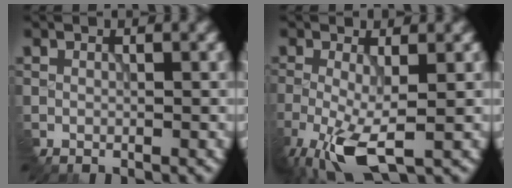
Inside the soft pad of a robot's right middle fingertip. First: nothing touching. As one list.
[{"total": 6.8, "force": [-2.9, 2.5, 5.6], "torque": [-0.133, -0.013, -0.053]}]